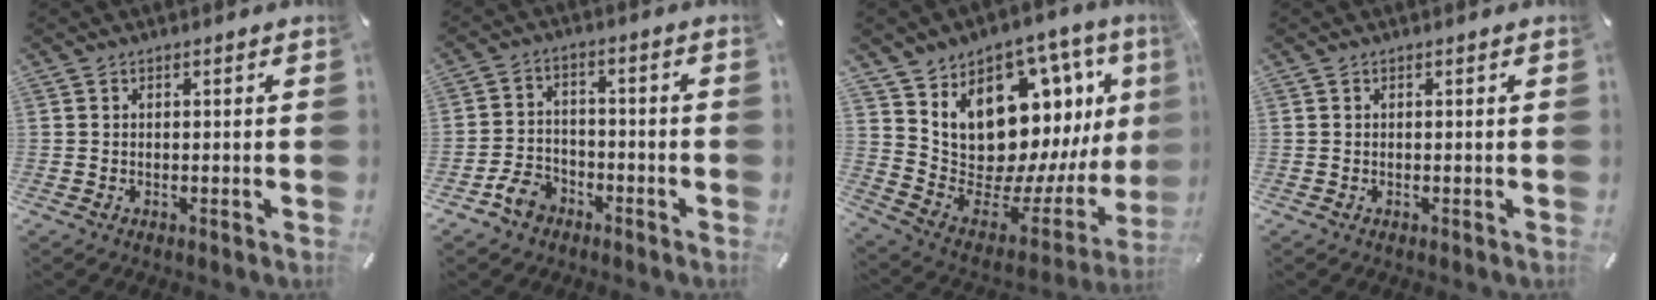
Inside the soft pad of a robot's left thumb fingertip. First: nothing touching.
{"total": 6.8, "force": [-4.2, 4.7, 2.6], "torque": [-0.054, 0.023, -0.079]}
{"total": 19.2, "force": [8.2, 13.0, 11.4], "torque": [-0.167, -0.093, 0.179]}
{"total": 0.0}